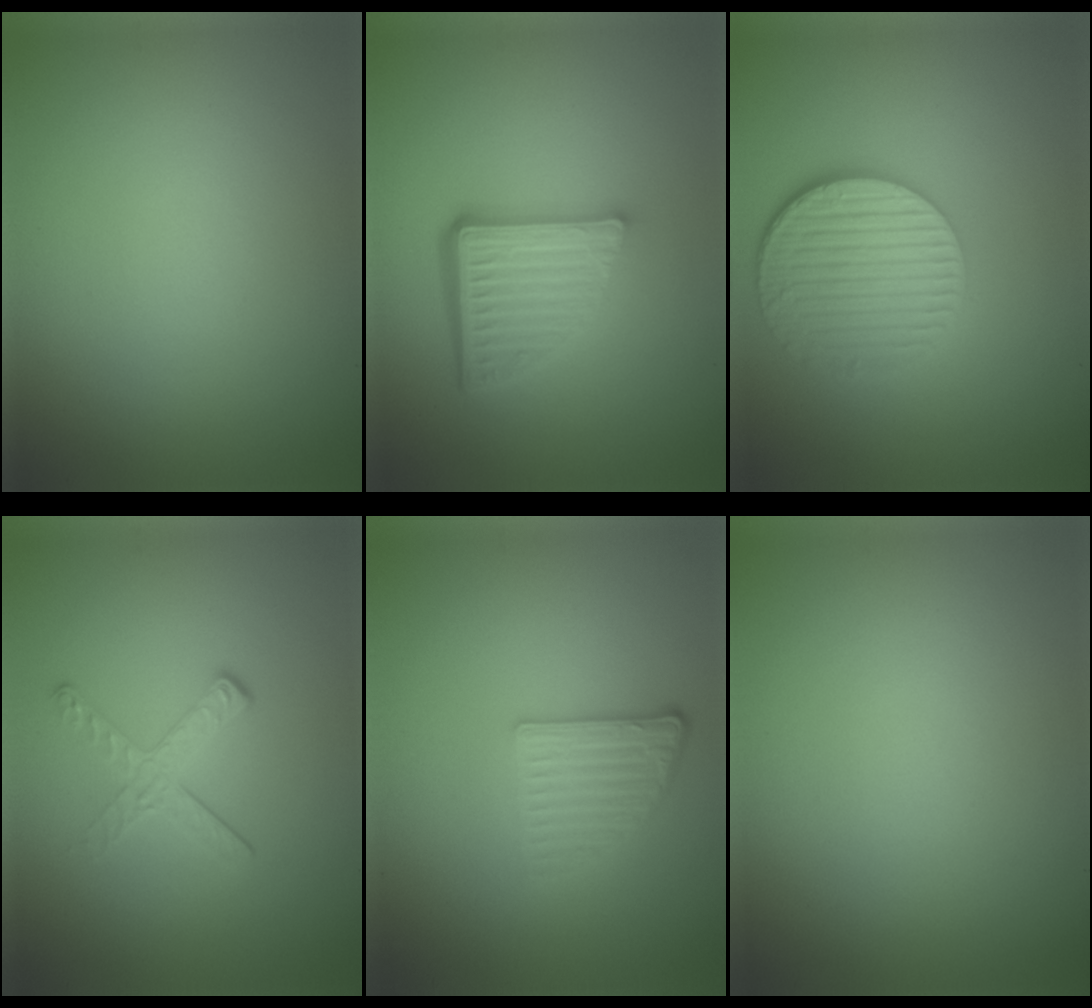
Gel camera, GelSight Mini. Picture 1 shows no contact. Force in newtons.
{"total": 5.6, "press": 3.8, "slide": 4.2}
{"total": 5.5, "press": 4.2, "slide": 3.5}
{"total": 2.1, "press": 1.4, "slide": 1.6}
{"total": 3.0, "press": 2.3, "slide": 1.8}
{"total": 0.0}